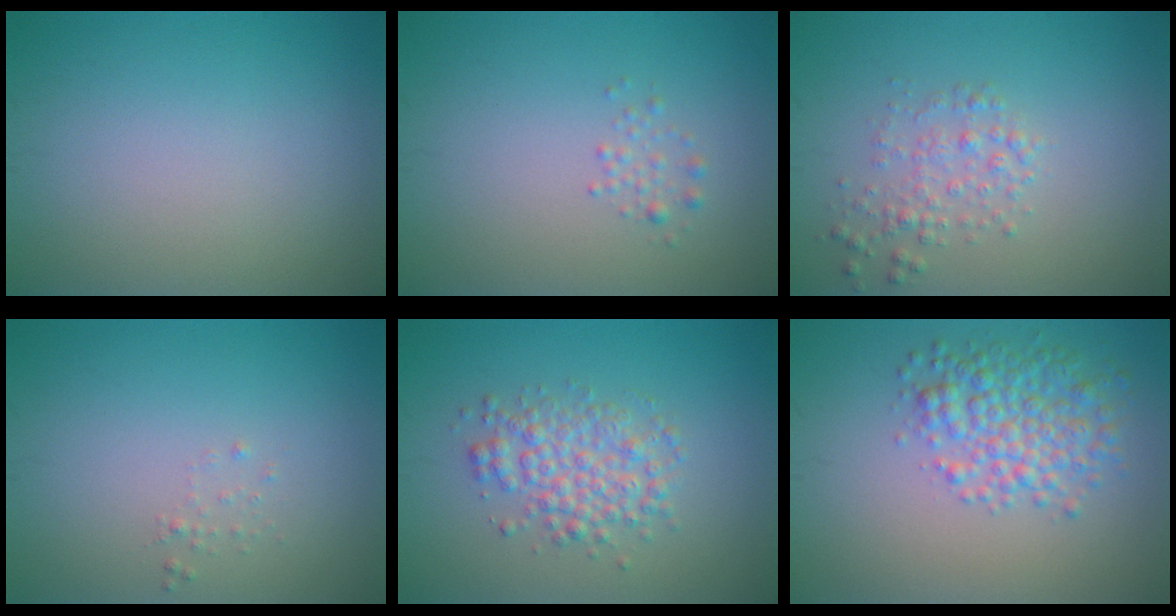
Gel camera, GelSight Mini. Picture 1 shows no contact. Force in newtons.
{"total": 1.0, "press": 1.0, "slide": 0.0}
{"total": 2.1, "press": 2.1, "slide": 0.1}
{"total": 0.5, "press": 0.5, "slide": 0.1}
{"total": 3.7, "press": 3.7, "slide": 0.0}
{"total": 4.5, "press": 4.4, "slide": 0.1}